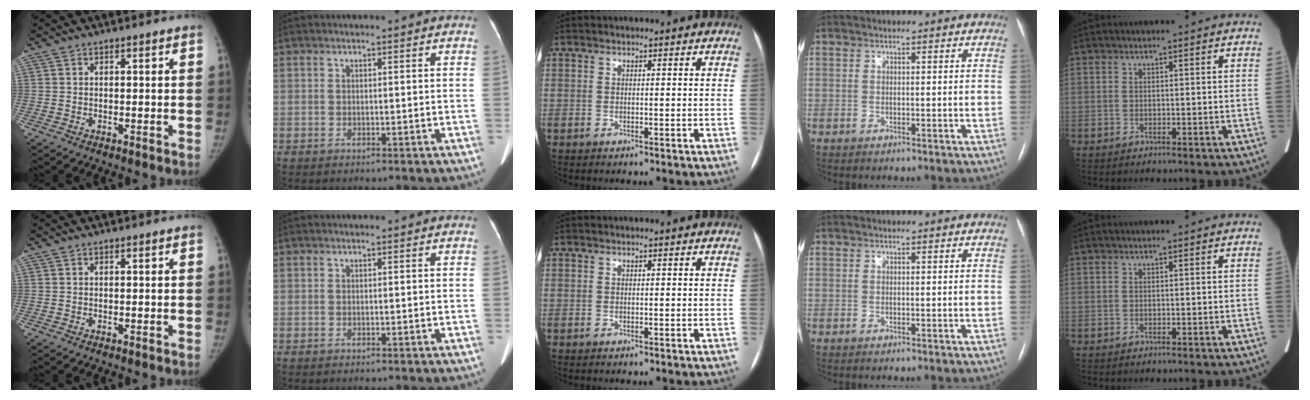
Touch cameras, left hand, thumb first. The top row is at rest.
{}